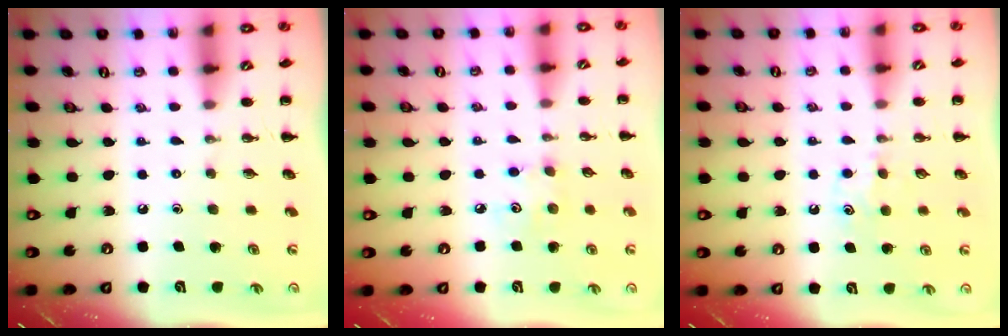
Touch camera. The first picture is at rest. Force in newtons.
{"total": 3.9, "press": 3.8, "slide": 0.6}
{"total": 4.9, "press": 4.7, "slide": 1.4}